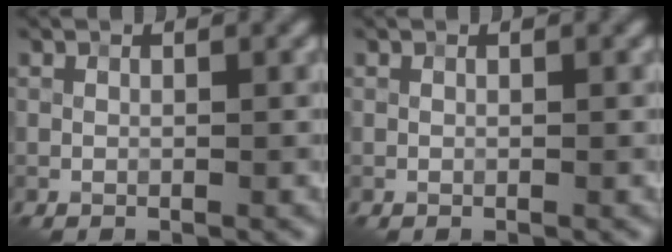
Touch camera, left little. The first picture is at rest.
{"total": 0.0}